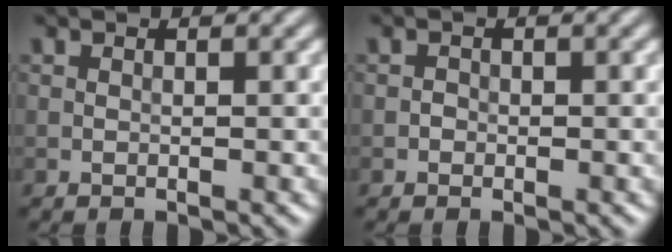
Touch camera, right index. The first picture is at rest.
{"total": 0.5, "force": [-0.2, 0.5, 0.0], "torque": [0.004, -0.002, -0.005]}